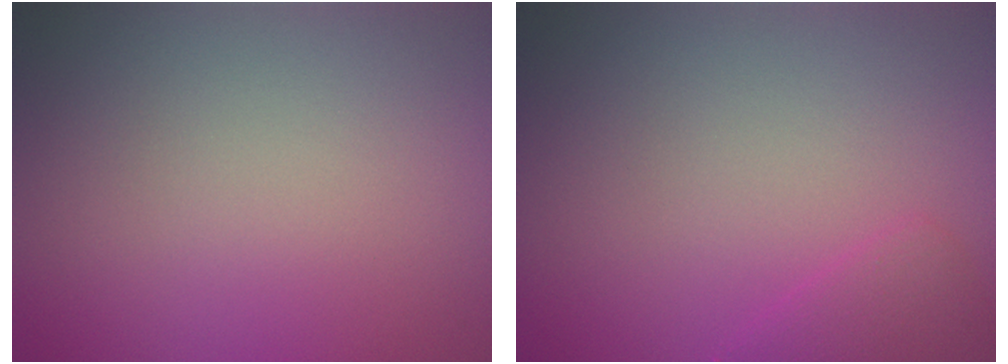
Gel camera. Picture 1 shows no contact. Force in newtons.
{"total": 1.7, "press": 1.7, "slide": 0.1}